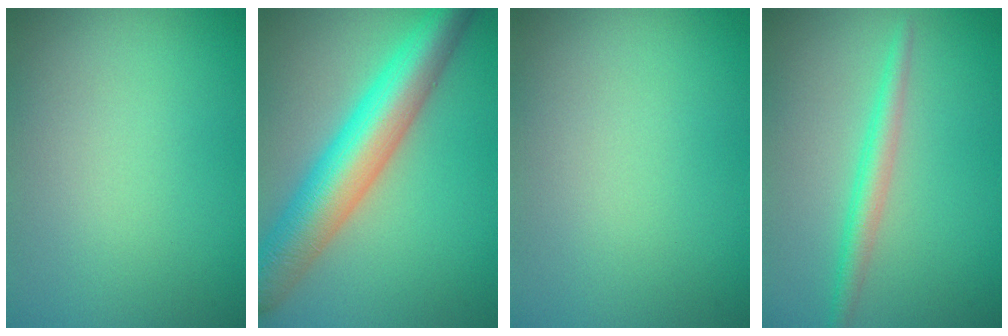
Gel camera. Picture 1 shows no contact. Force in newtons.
{"total": 9.0, "press": 9.0, "slide": 0.2}
{"total": 0.0}
{"total": 2.3, "press": 2.3, "slide": 0.1}